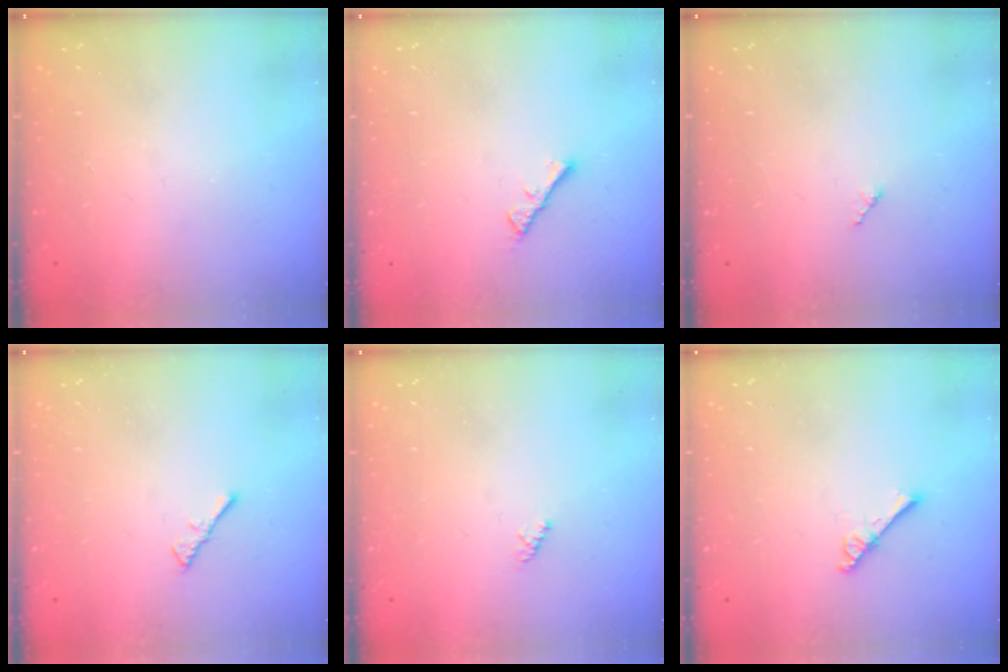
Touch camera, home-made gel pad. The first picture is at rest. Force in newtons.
{"total": 2.3, "press": 2.2, "slide": 0.4}
{"total": 2.5, "press": 2.5, "slide": 0.3}
{"total": 2.2, "press": 2.1, "slide": 0.5}
{"total": 1.5, "press": 1.4, "slide": 0.4}
{"total": 2.5, "press": 2.5, "slide": 0.3}